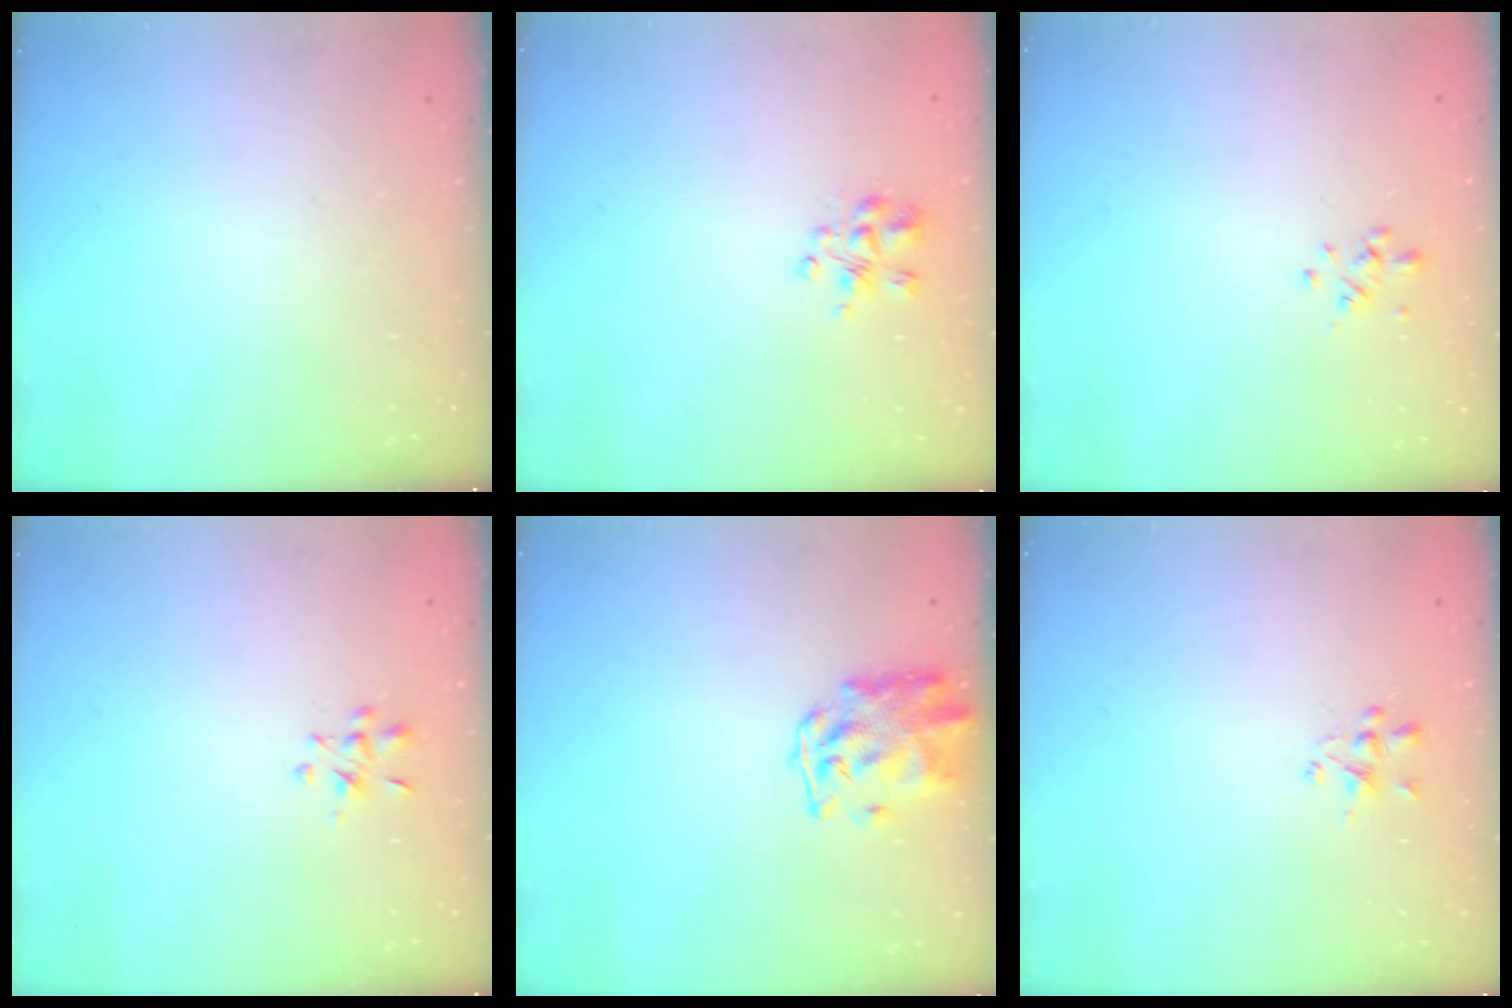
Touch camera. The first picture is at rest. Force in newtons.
{"total": 3.5, "press": 3.5, "slide": 0.5}
{"total": 0.8, "press": 0.7, "slide": 0.5}
{"total": 2.7, "press": 2.5, "slide": 1.0}
{"total": 2.6, "press": 2.6, "slide": 0.5}
{"total": 1.8, "press": 1.7, "slide": 0.7}